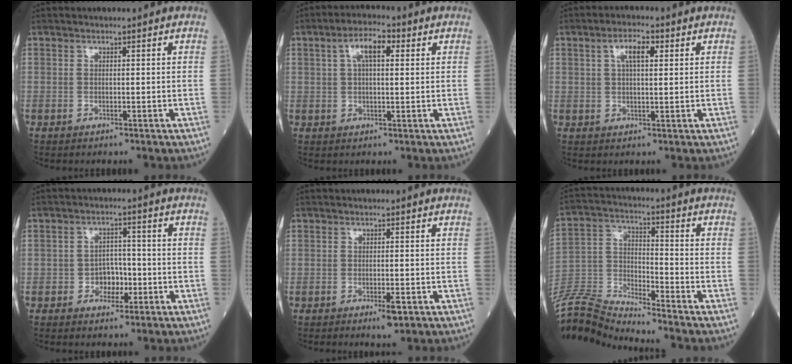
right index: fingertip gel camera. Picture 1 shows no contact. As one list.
[{"total": 5.7, "force": [2.0, 2.0, 5.0], "torque": [-0.093, 0.018, 0.034]}, {"total": 4.5, "force": [1.7, 1.4, 4.0], "torque": [-0.075, 0.010, 0.030]}, {"total": 4.1, "force": [-1.4, 2.8, 2.6], "torque": [-0.033, 0.007, -0.023]}, {"total": 2.2, "force": [-1.0, 0.4, 1.9], "torque": [-0.029, -0.004, -0.013]}, {"total": 11.8, "force": [-11.7, -1.3, 0.8], "torque": [-0.027, 0.032, -0.228]}]